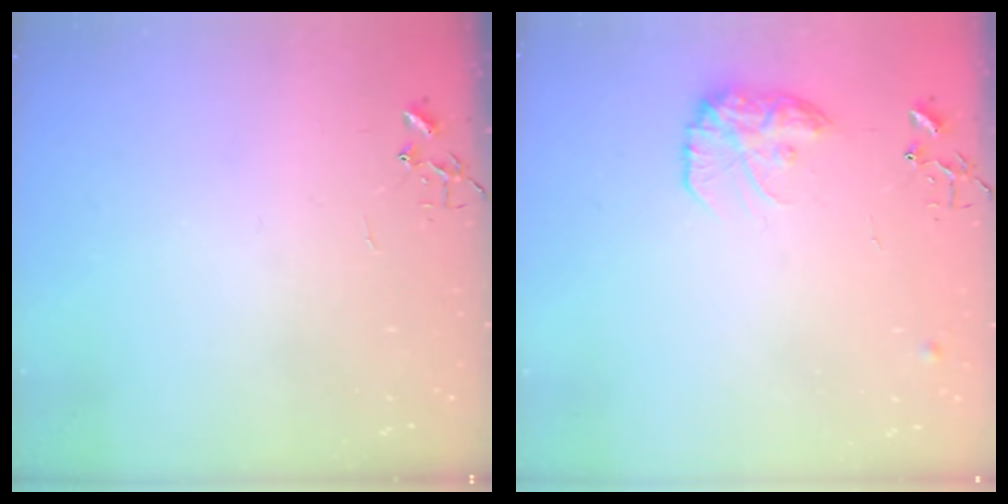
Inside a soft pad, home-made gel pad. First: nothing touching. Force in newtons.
{"total": 13.1, "press": 13.0, "slide": 0.7}